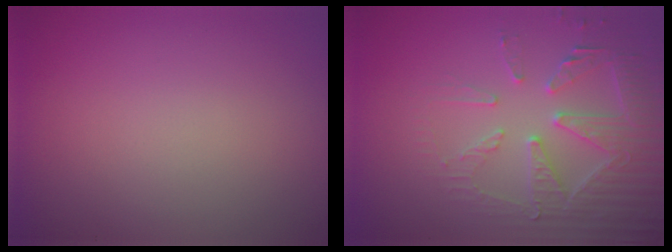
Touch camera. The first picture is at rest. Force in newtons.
{"total": 4.8, "press": 4.6, "slide": 1.5}